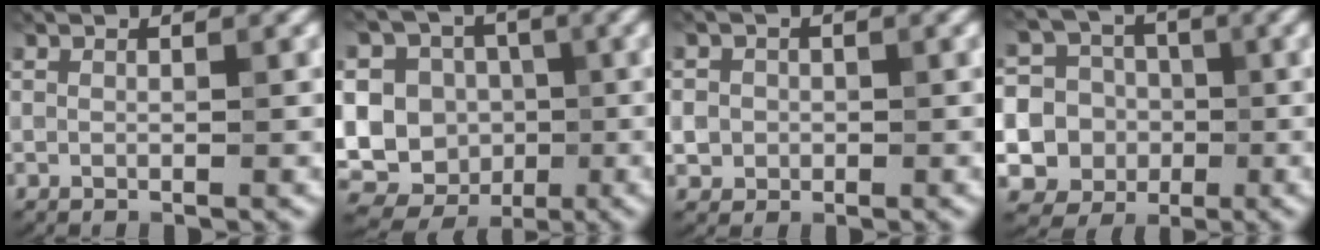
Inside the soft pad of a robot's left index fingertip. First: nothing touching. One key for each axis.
{"total": 16.8, "fx": -1.6, "fy": 15.9, "fz": 5.3, "tx": -0.135, "ty": 0.003, "tz": -0.039}
{"total": 3.0, "fx": -0.1, "fy": 2.9, "fz": 0.8, "tx": 0.002, "ty": 0.012, "tz": -0.013}
{"total": 13.2, "fx": -1.7, "fy": 12.5, "fz": 3.7, "tx": -0.115, "ty": 0.015, "tz": -0.050}